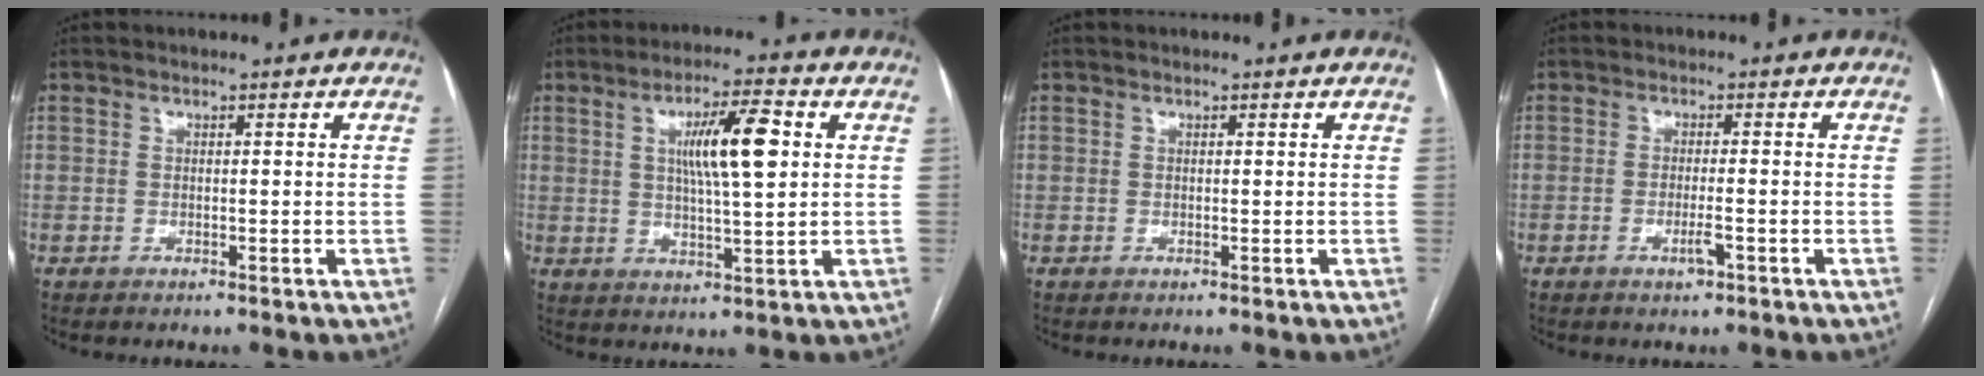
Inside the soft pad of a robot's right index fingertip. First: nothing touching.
{"total": 9.5, "force": [2.3, 1.2, 9.1], "torque": [-0.157, 0.006, 0.040]}
{"total": 0.0}
{"total": 2.5, "force": [-1.2, 0.3, 2.2], "torque": [-0.039, -0.002, -0.020]}